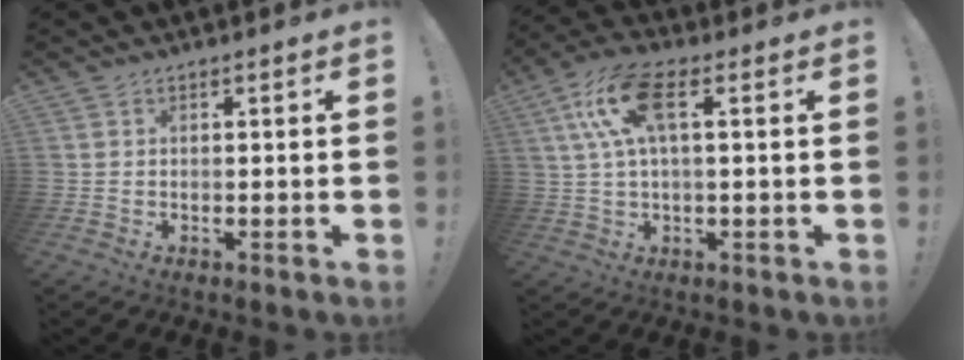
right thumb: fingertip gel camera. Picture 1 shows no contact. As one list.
[{"total": 12.5, "force": [3.1, 5.1, 11.0], "torque": [-0.210, 0.004, 0.057]}]